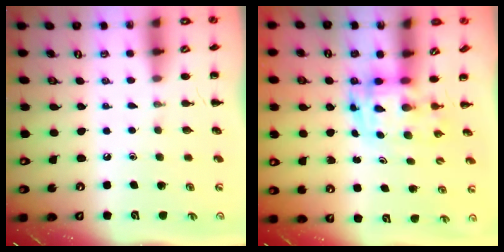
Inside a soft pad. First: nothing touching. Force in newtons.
{"total": 3.6, "press": 3.5, "slide": 0.7}